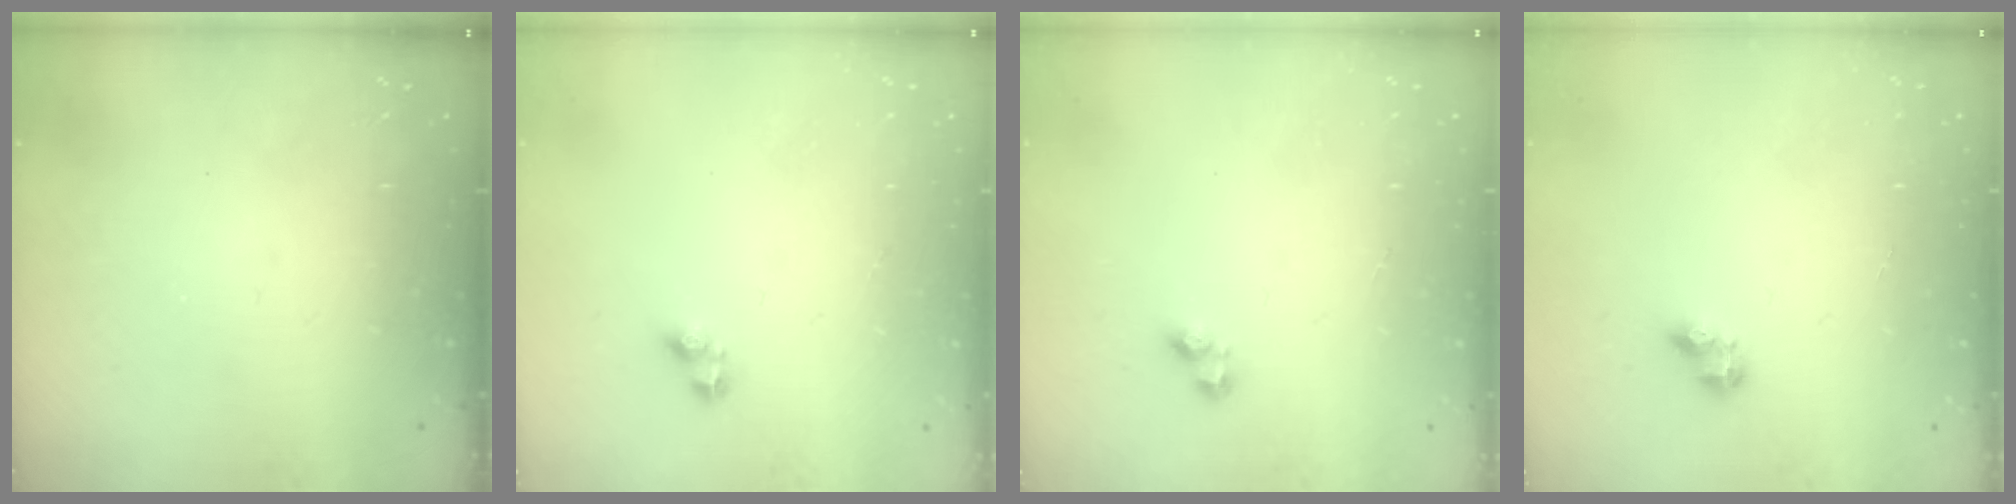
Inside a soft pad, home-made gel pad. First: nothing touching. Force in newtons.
{"total": 2.9, "press": 2.9, "slide": 0.4}
{"total": 2.4, "press": 2.3, "slide": 0.6}
{"total": 3.4, "press": 3.4, "slide": 0.5}